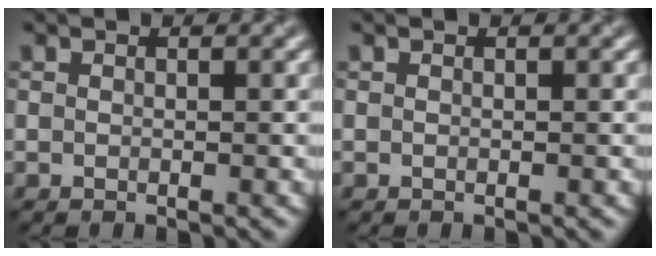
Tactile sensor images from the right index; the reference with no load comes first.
{"total": 0.0}